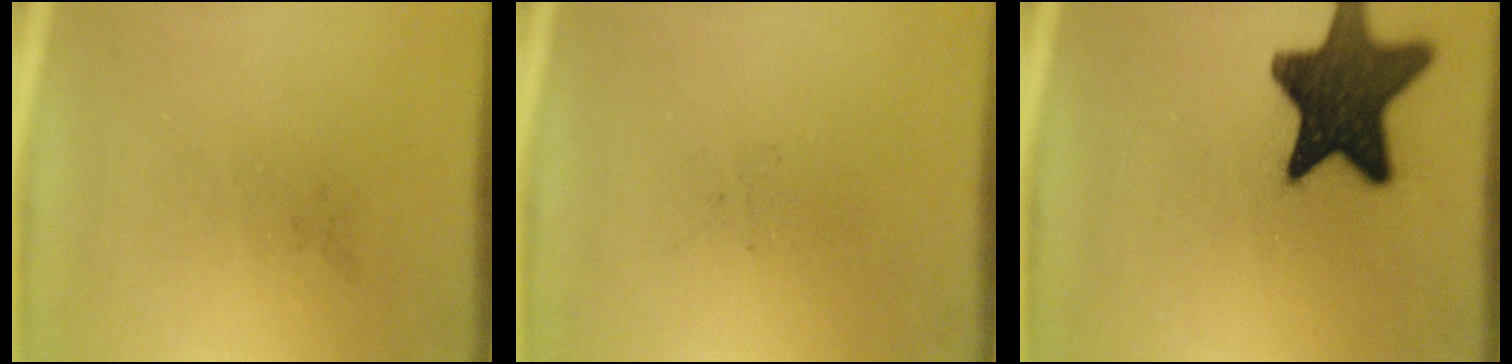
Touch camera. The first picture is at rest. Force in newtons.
{"total": 0.0}
{"total": 14.9}